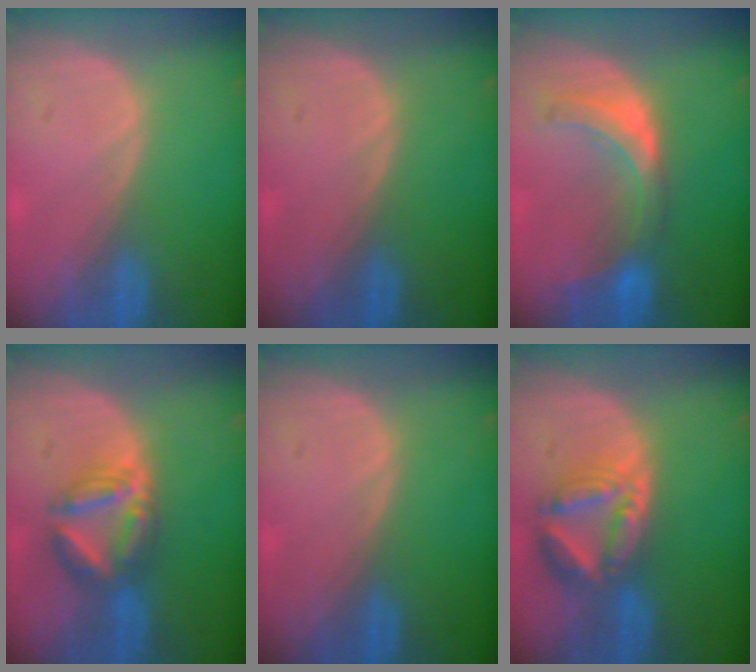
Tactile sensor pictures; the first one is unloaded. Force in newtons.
{"total": 0.0}
{"total": 7.1, "press": 6.7, "slide": 2.2}
{"total": 6.2, "press": 6.2, "slide": 0.4}
{"total": 0.0}
{"total": 7.9, "press": 7.0, "slide": 3.8}